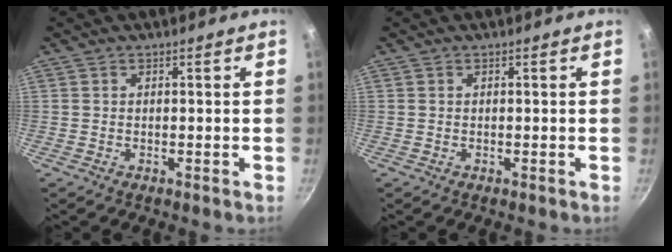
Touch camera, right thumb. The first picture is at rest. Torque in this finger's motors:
{"motor_torque": [-0.04, 0.01, 0.42, 0.12, 0.08]}